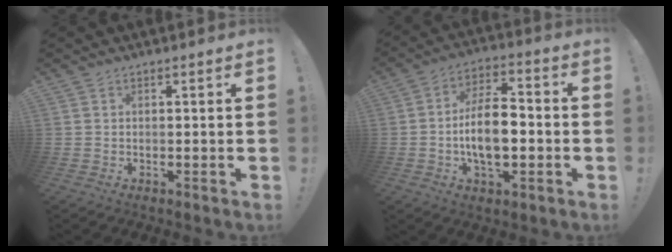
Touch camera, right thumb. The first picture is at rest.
{"total": 13.1, "force": [-2.8, 6.9, 10.8], "torque": [-0.202, 0.011, -0.054]}